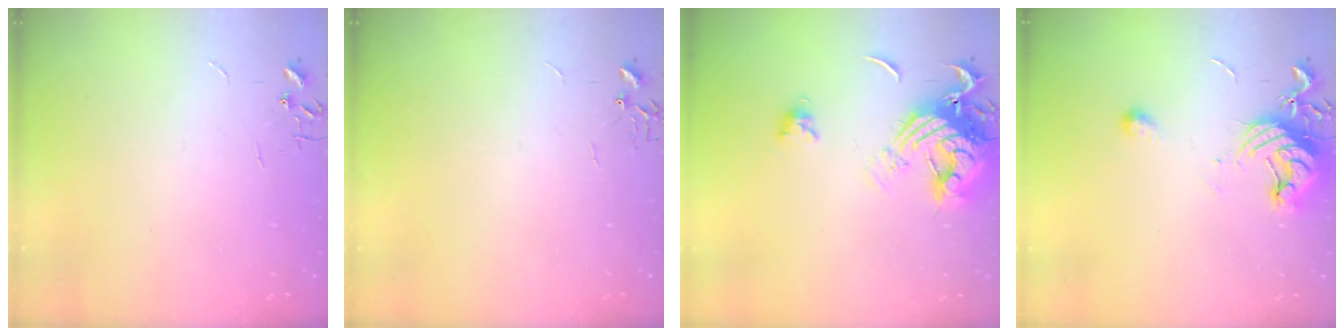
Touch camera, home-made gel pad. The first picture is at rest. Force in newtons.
{"total": 0.0}
{"total": 15.5, "press": 15.4, "slide": 1.8}
{"total": 11.5, "press": 11.5, "slide": 0.6}